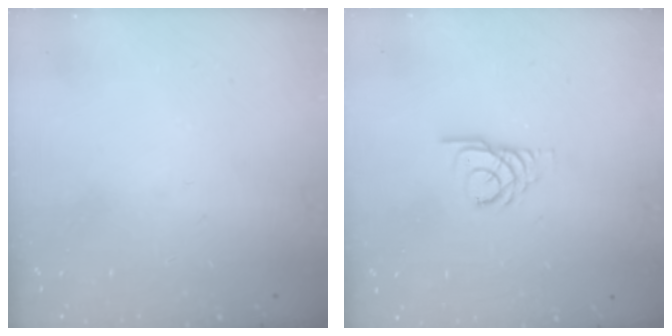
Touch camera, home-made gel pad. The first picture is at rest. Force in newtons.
{"total": 4.1, "press": 4.1, "slide": 0.2}